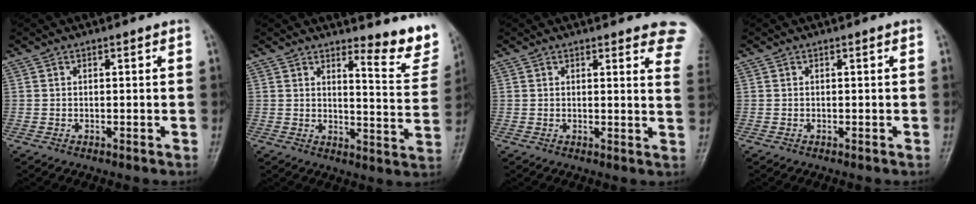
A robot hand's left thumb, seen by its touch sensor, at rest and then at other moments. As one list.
[{"total": 9.3, "force": [7.6, 2.4, 4.8], "torque": [-0.032, -0.072, 0.091]}, {"total": 9.1, "force": [7.8, 2.4, 4.1], "torque": [-0.007, -0.032, 0.061]}, {"total": 0.0}]